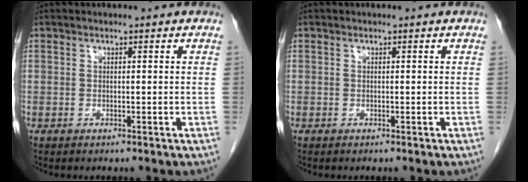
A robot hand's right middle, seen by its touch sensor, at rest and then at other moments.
{"total": 0.0}